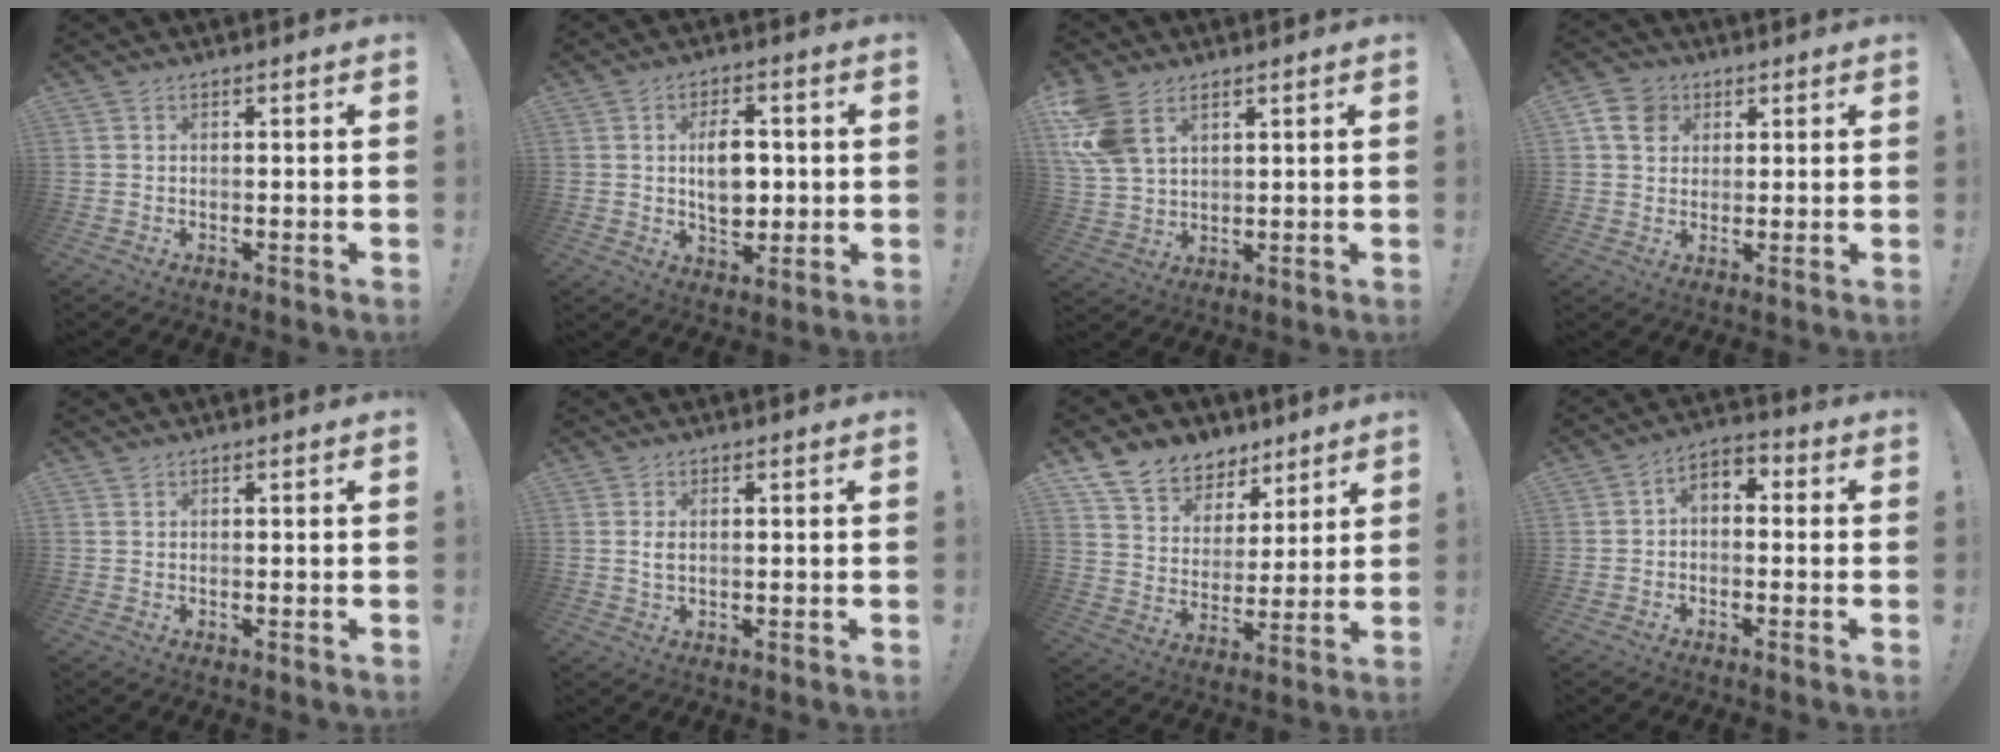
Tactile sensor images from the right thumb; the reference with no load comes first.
{"total": 9.6, "force": [0.6, 6.5, 7.0], "torque": [-0.111, 0.002, 0.008]}
{"total": 10.4, "force": [5.3, 6.7, 6.0], "torque": [-0.114, -0.018, 0.106]}
{"total": 8.6, "force": [3.6, 7.1, 3.3], "torque": [-0.053, -0.009, 0.074]}
{"total": 0.6, "force": [0.5, 0.3, 0.1], "torque": [-0.003, 0.001, 0.011]}
{"total": 2.0, "force": [0.3, 1.0, 1.7], "torque": [-0.030, 0.001, 0.003]}
{"total": 10.2, "force": [7.6, 6.4, 2.0], "torque": [-0.039, -0.062, 0.147]}
{"total": 4.4, "force": [-2.1, 3.0, 2.5], "torque": [-0.047, 0.018, -0.037]}